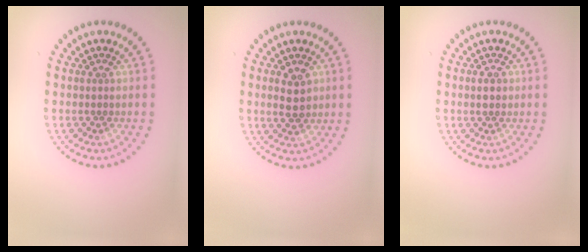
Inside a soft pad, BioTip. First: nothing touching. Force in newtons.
{"total": 2.6, "press": 2.6, "slide": 0.2}
{"total": 1.8, "press": 1.7, "slide": 0.2}